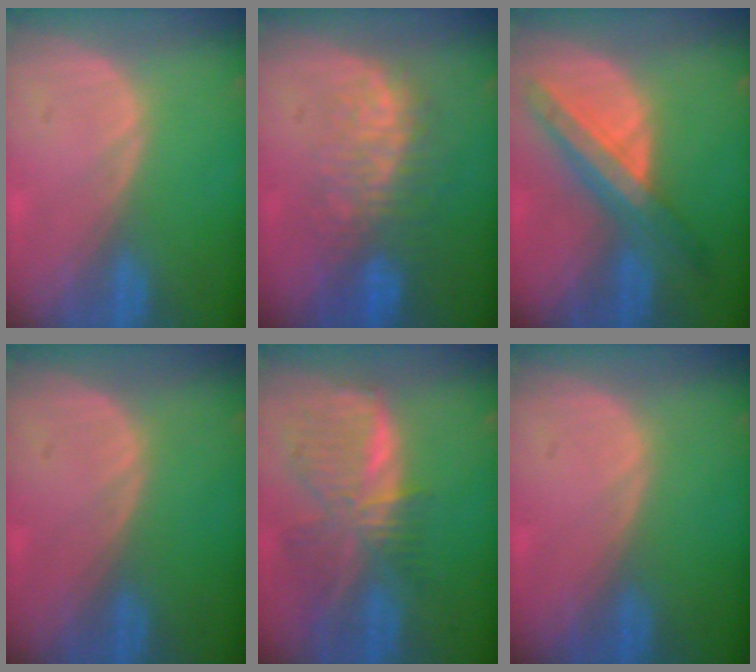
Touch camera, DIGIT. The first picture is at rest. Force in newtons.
{"total": 8.7, "press": 7.8, "slide": 3.8}
{"total": 8.5, "press": 7.5, "slide": 3.9}
{"total": 0.0}
{"total": 8.9, "press": 7.7, "slide": 4.5}
{"total": 0.0}